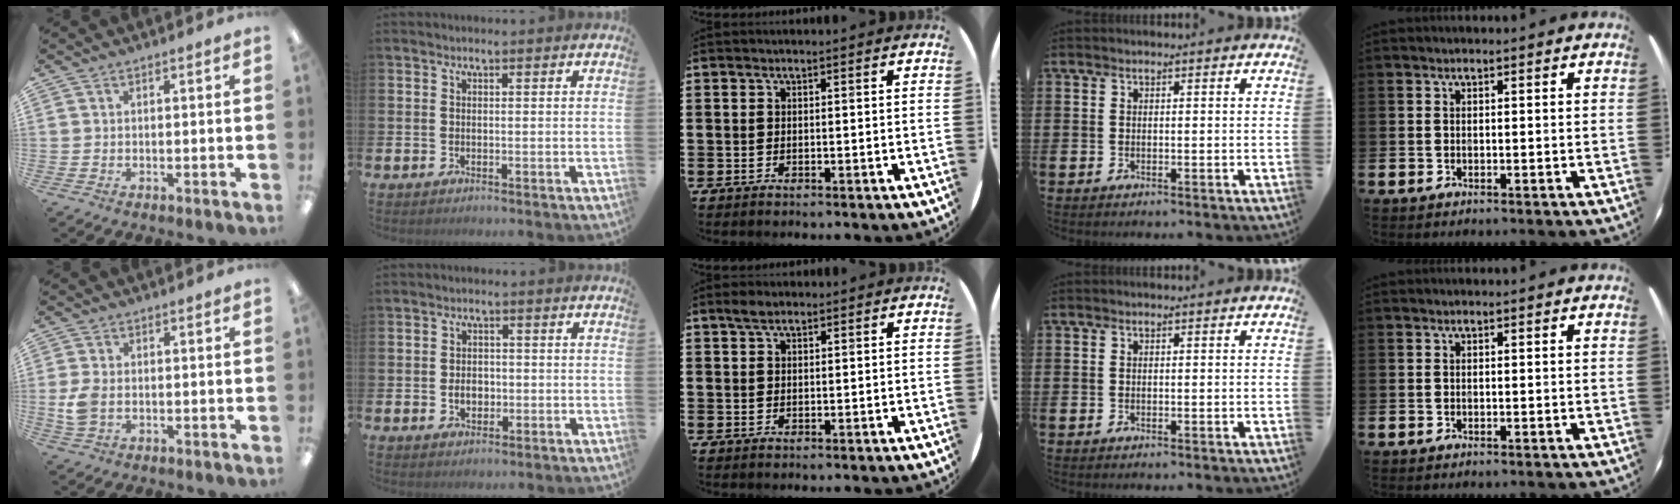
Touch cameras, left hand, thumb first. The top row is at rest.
{"thumb": {"total": 5.0, "force": [-0.5, 3.3, 3.8], "torque": [-0.078, -0.002, -0.012]}, "index": {"total": 2.7, "force": [-0.5, 2.1, 1.7], "torque": [-0.017, -0.002, -0.015]}, "middle": {"total": 2.0, "force": [1.4, 0.8, 1.1], "torque": [-0.016, 0.002, 0.024]}}